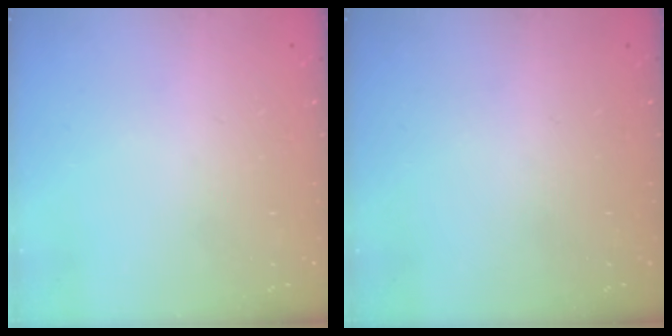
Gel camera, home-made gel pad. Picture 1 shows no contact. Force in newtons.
{"total": 0.0}